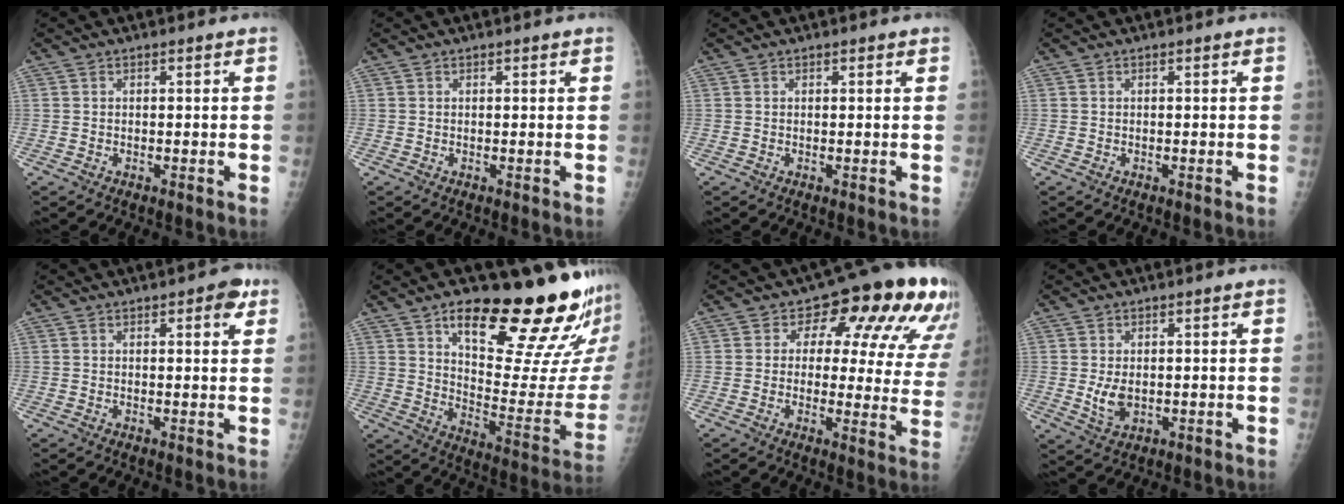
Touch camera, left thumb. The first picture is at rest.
{"total": 0.6, "force": [0.4, 0.3, 0.4], "torque": [-0.001, -0.001, 0.003]}
{"total": 0.9, "force": [0.5, 0.4, 0.5], "torque": [-0.001, -0.001, 0.004]}
{"total": 0.0}
{"total": 4.0, "force": [2.1, 1.6, 3.0], "torque": [-0.023, -0.005, 0.020]}
{"total": 27.2, "force": [17.3, 7.4, 19.6], "torque": [-0.235, -0.092, 0.254]}
{"total": 18.1, "force": [8.9, 9.4, 12.6], "torque": [-0.107, -0.032, 0.091]}
{"total": 4.1, "force": [0.1, 2.7, 3.1], "torque": [-0.048, -0.010, 0.010]}